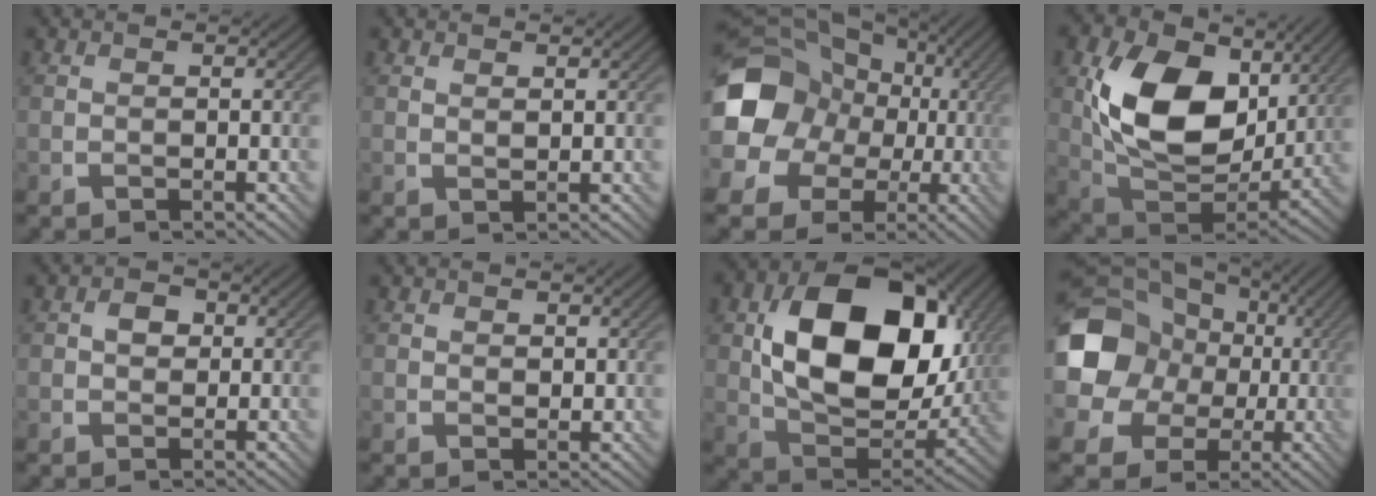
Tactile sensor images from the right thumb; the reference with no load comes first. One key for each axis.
{"total": 0.9, "fx": 0.8, "fy": 0.3, "fz": 0.4, "tx": -0.011, "ty": -0.003, "tz": 0.015}
{"total": 18.7, "fx": 1.6, "fy": 16.5, "fz": 8.5, "tx": -0.233, "ty": -0.004, "tz": 0.002}
{"total": 15.2, "fx": 4.0, "fy": 10.2, "fz": 10.5, "tx": -0.208, "ty": -0.006, "tz": 0.079}
{"total": 2.3, "fx": 0.2, "fy": 1.9, "fz": 1.2, "tx": -0.023, "ty": 0.002, "tz": -0.002}
{"total": 1.2, "fx": 0.6, "fy": 0.9, "fz": 0.5, "tx": -0.009, "ty": -0.005, "tz": 0.012}
{"total": 17.6, "fx": 3.5, "fy": 11.9, "fz": 12.5, "tx": -0.229, "ty": -0.021, "tz": 0.081}
{"total": 21.4, "fx": 2.5, "fy": 19.0, "fz": 9.6, "tx": -0.241, "ty": 0.018, "tz": 0.007}